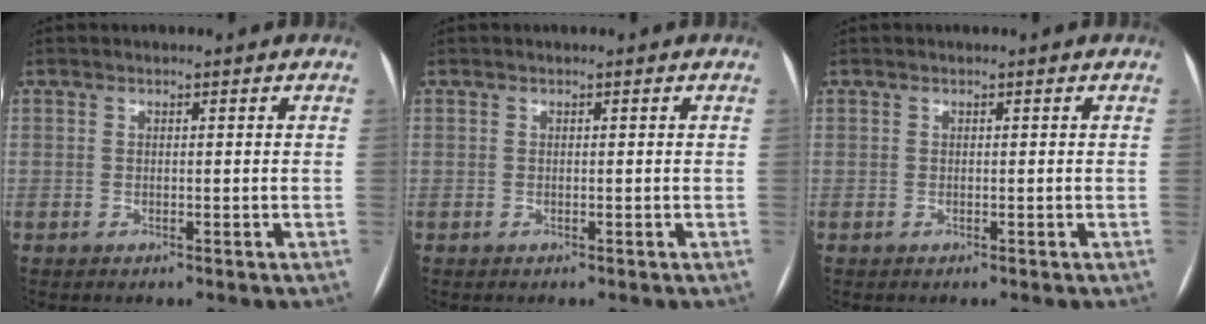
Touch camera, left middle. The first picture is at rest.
{"total": 0.0}
{"total": 0.0}